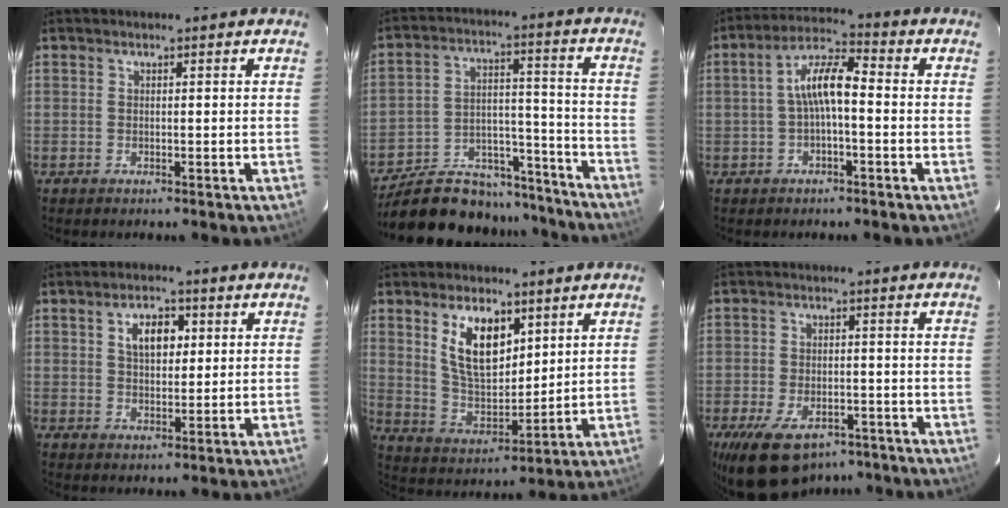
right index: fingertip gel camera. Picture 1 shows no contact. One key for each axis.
{"total": 23.8, "fx": -20.5, "fy": 9.0, "fz": 8.0, "tx": -0.157, "ty": 0.035, "tz": -0.281}
{"total": 7.0, "fx": -0.9, "fy": 2.0, "fz": 6.6, "tx": -0.134, "ty": 0.021, "tz": -0.018}
{"total": 6.0, "fx": 2.0, "fy": 3.5, "fz": 4.4, "tx": -0.070, "ty": 0.015, "tz": 0.036}
{"total": 11.9, "fx": 5.5, "fy": 6.1, "fz": 8.7, "tx": -0.161, "ty": 0.007, "tz": 0.116}
{"total": 14.3, "fx": -9.6, "fy": 7.7, "fz": 7.4, "tx": -0.167, "ty": -0.010, "tz": -0.147}